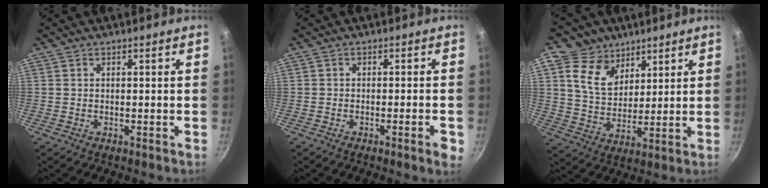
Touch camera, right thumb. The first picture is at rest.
{"total": 3.4, "force": [-1.4, 0.4, 3.1], "torque": [-0.040, 0.005, -0.020]}
{"total": 10.8, "force": [6.2, 7.9, 4.1], "torque": [-0.033, -0.041, 0.110]}